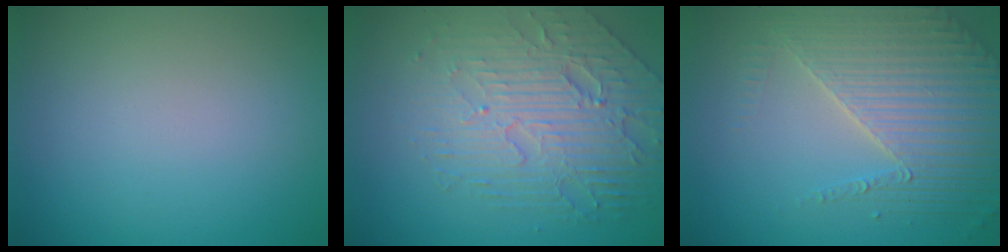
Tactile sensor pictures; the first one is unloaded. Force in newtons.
{"total": 6.2, "press": 4.6, "slide": 4.1}
{"total": 4.6, "press": 4.1, "slide": 2.0}